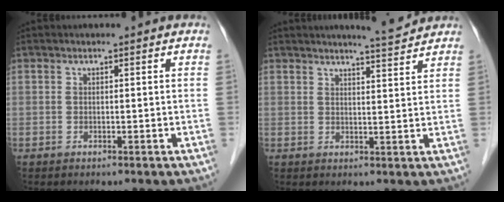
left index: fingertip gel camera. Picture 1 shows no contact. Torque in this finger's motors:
{"motor_torque": [0.52, -0.60, 0.11, 0.03]}